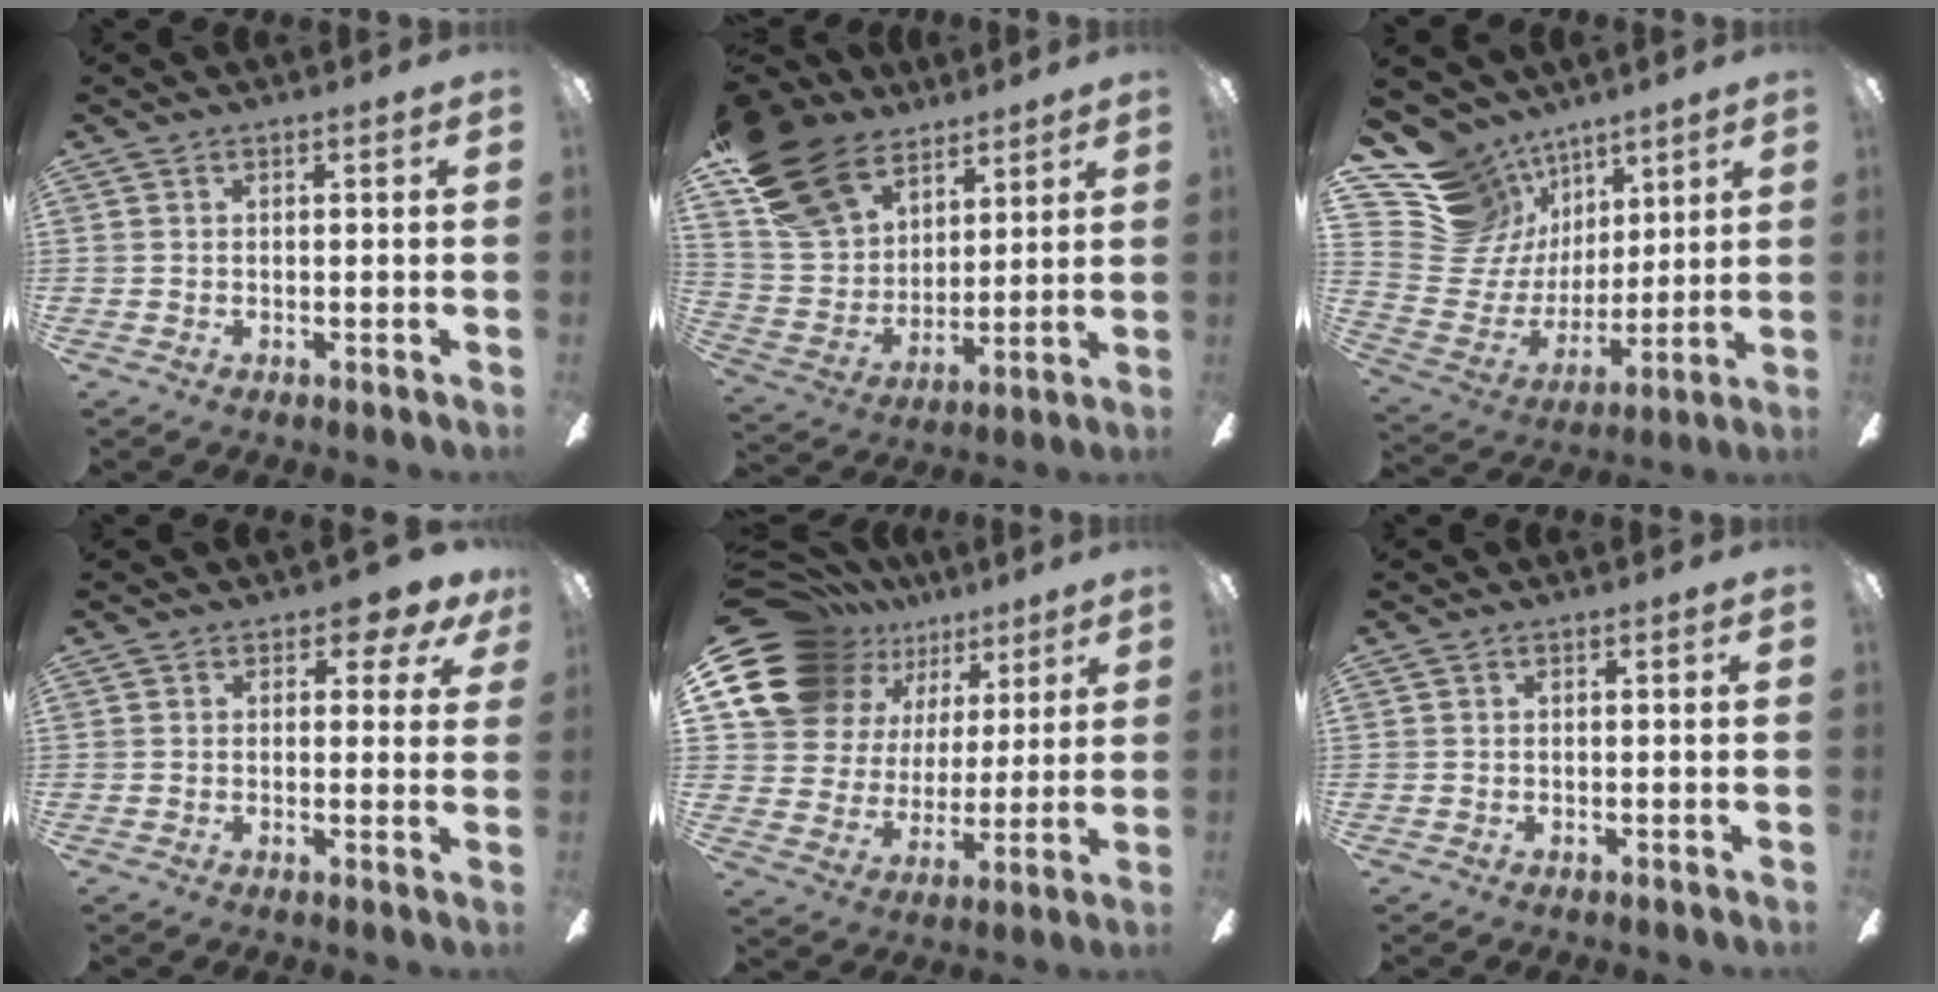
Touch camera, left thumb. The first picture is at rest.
{"total": 19.7, "force": [13.0, 12.1, 8.5], "torque": [-0.180, -0.054, 0.251]}
{"total": 16.5, "force": [9.9, 12.6, 4.0], "torque": [-0.110, -0.074, 0.201]}
{"total": 4.9, "force": [3.1, 2.5, 2.8], "torque": [-0.020, -0.014, 0.050]}
{"total": 17.6, "force": [10.7, 12.5, 6.1], "torque": [-0.125, -0.065, 0.210]}
{"total": 0.0}